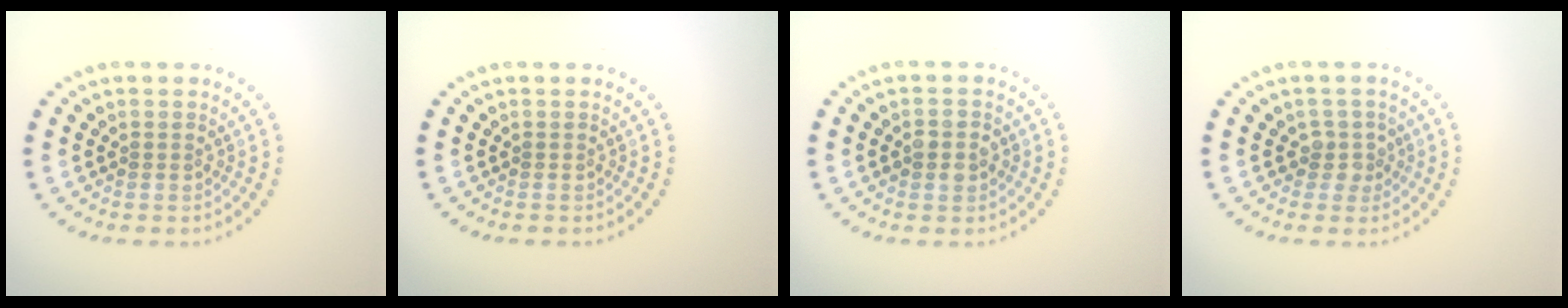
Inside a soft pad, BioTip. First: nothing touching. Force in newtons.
{"total": 0.0}
{"total": 1.8, "press": 1.8, "slide": 0.3}
{"total": 1.8, "press": 1.3, "slide": 1.3}